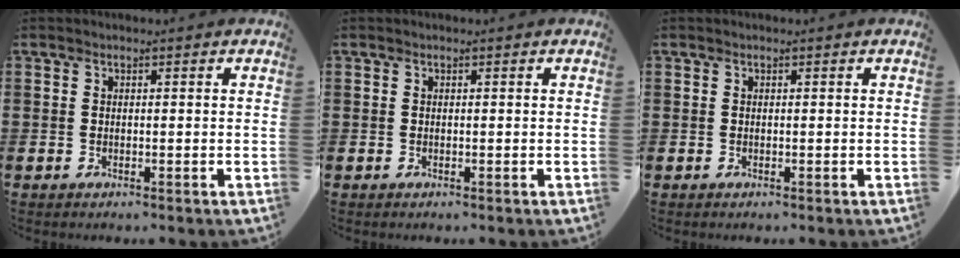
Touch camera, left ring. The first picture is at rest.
{"total": 0.0}
{"total": 0.0}